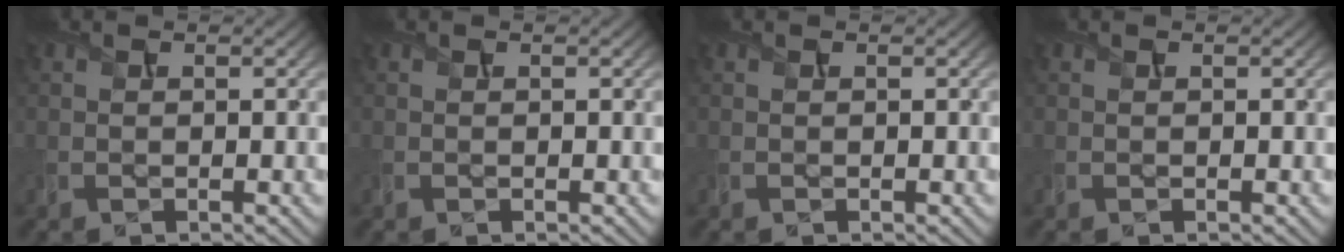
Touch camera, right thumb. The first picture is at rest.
{"total": 0.0}
{"total": 0.0}
{"total": 0.0}